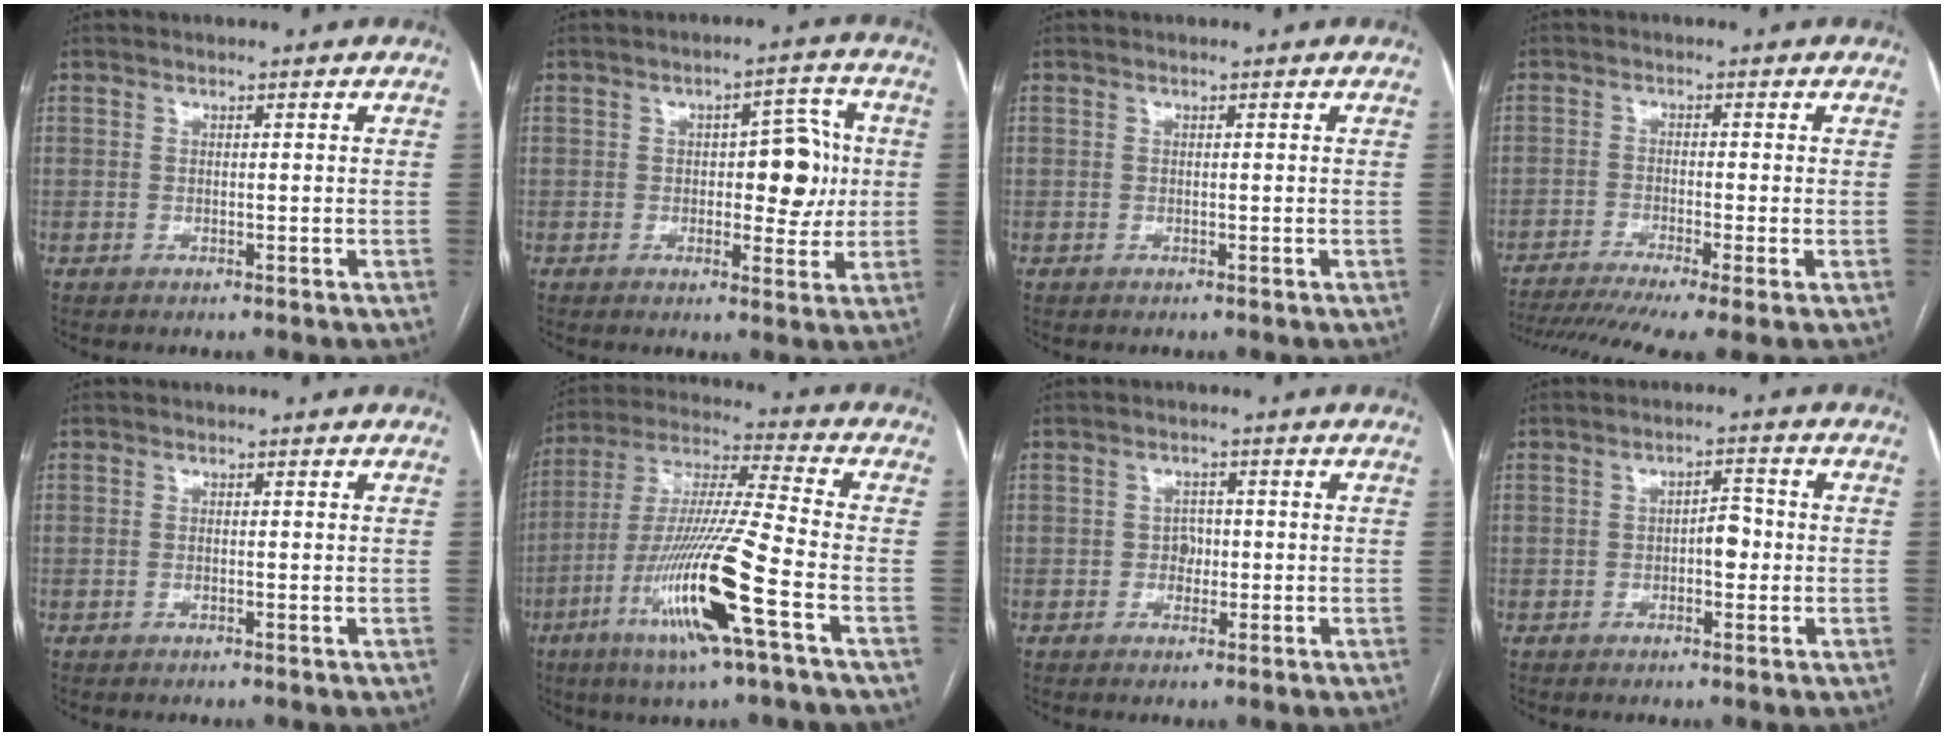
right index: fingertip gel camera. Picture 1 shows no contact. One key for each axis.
{"total": 7.8, "fx": 0.4, "fy": 3.5, "fz": 6.9, "tx": -0.084, "ty": 0.020, "tz": 0.011}
{"total": 0.0}
{"total": 12.8, "fx": -9.6, "fy": 0.5, "fz": 8.4, "tx": -0.151, "ty": -0.023, "tz": -0.154}
{"total": 0.0}
{"total": 17.9, "fx": -7.0, "fy": -0.3, "fz": 16.5, "tx": -0.340, "ty": -0.022, "tz": -0.135}
{"total": 2.2, "fx": -0.3, "fy": 1.8, "fz": 1.3, "tx": -0.013, "ty": 0.006, "tz": -0.005}
{"total": 3.1, "fx": -0.5, "fy": 1.5, "fz": 2.7, "tx": -0.035, "ty": 0.009, "tz": -0.007}